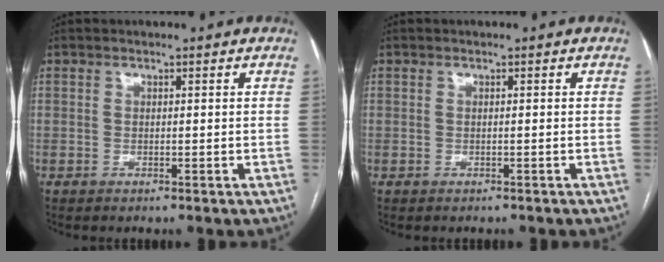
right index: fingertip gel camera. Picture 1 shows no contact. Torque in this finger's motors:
{"motor_torque": [-0.01, -0.07, -0.12, -0.06]}